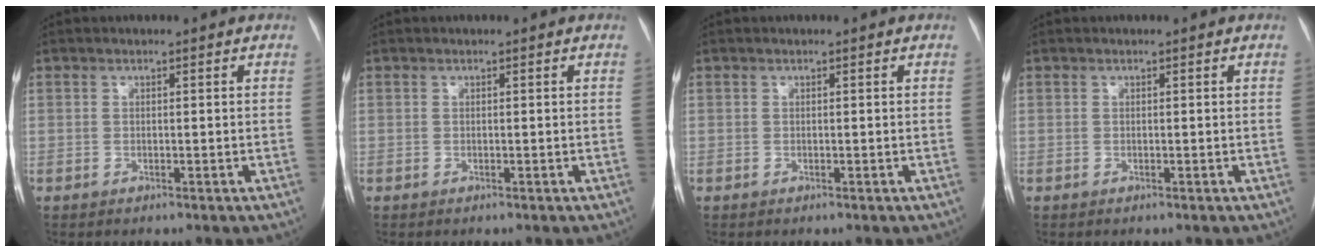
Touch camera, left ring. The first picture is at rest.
{"total": 0.0}
{"total": 0.0}
{"total": 0.0}